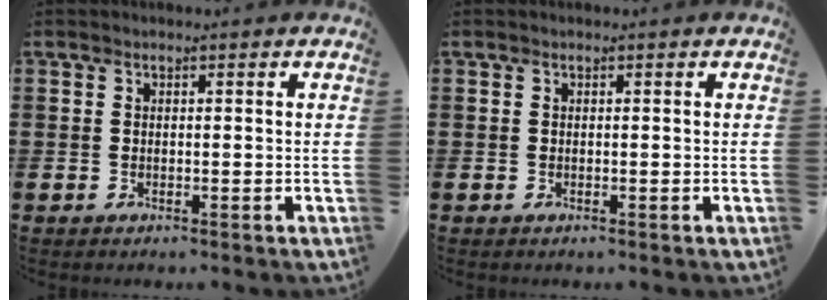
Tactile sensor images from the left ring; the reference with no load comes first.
{"total": 0.0}